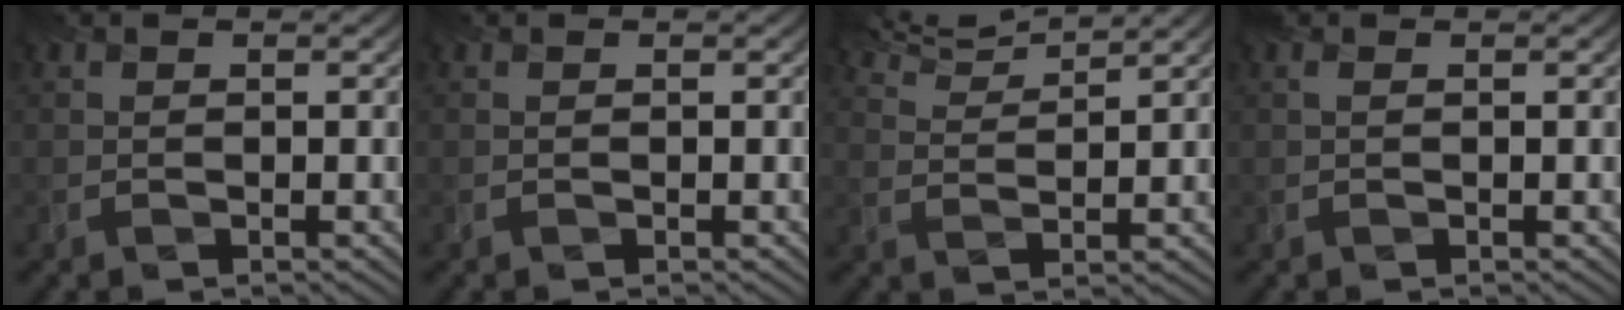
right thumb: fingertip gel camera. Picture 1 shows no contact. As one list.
[{"total": 0.0}, {"total": 6.3, "force": [5.6, 0.7, 2.8], "torque": [-0.069, 0.018, 0.101]}, {"total": 0.8, "force": [0.4, 0.2, 0.7], "torque": [-0.018, 0.006, 0.007]}]